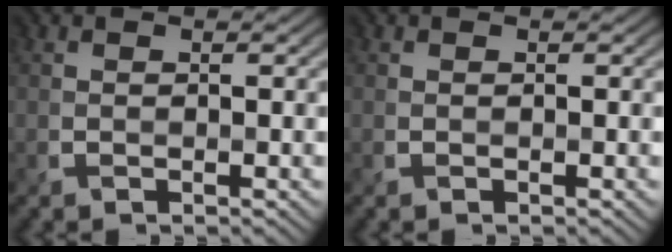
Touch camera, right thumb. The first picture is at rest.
{"total": 0.0}